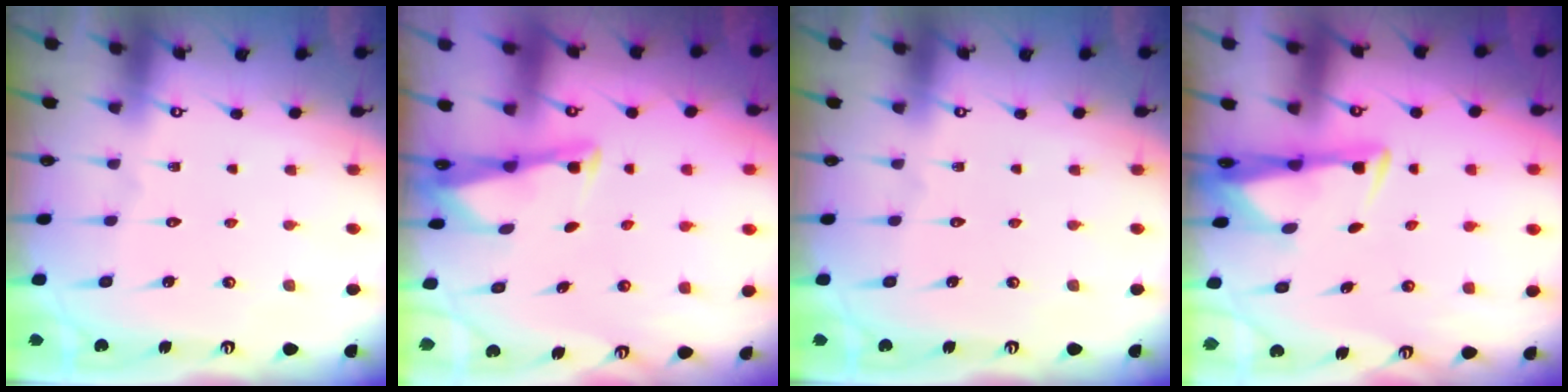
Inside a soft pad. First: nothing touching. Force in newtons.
{"total": 2.5, "press": 2.5, "slide": 0.2}
{"total": 0.0}
{"total": 2.9, "press": 2.8, "slide": 0.9}